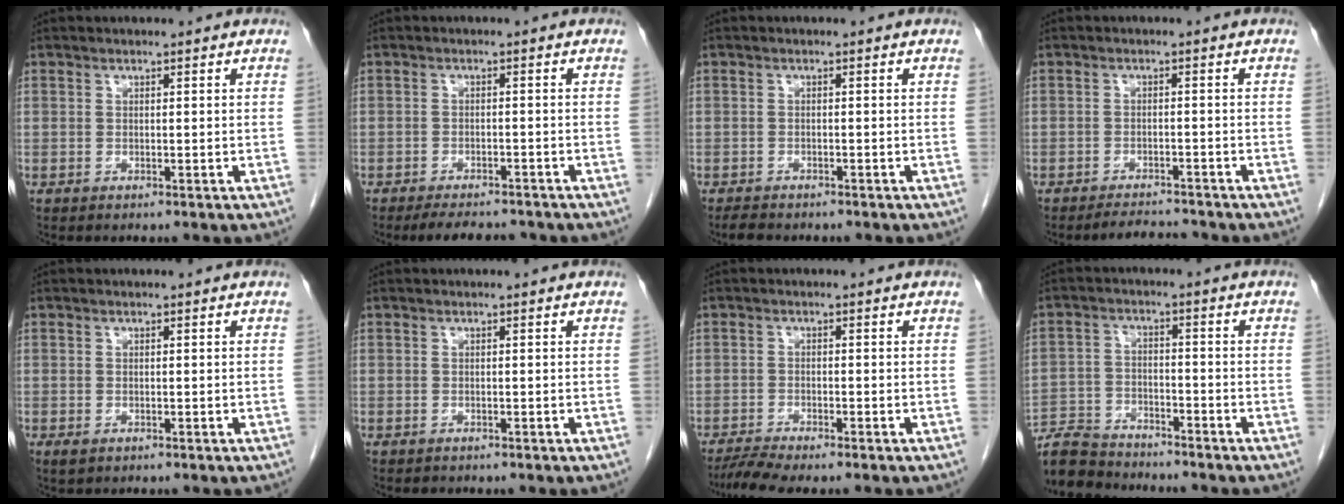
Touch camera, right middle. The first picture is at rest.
{"total": 6.5, "force": [-5.8, 1.7, 2.4], "torque": [-0.035, -0.008, -0.081]}
{"total": 2.8, "force": [-2.5, 0.8, 1.1], "torque": [-0.027, -0.009, -0.036]}
{"total": 3.5, "force": [-3.5, 0.5, 0.5], "torque": [-0.013, -0.013, -0.054]}
{"total": 0.9, "force": [-0.3, 0.5, 0.6], "torque": [-0.010, -0.001, 0.001]}
{"total": 0.5, "force": [-0.4, 0.3, 0.1], "torque": [-0.011, 0.001, -0.007]}
{"total": 3.9, "force": [-3.4, -0.4, 1.9], "torque": [-0.039, -0.015, -0.064]}
{"total": 8.8, "force": [-8.5, 2.2, 1.2], "torque": [-0.027, -0.003, -0.152]}